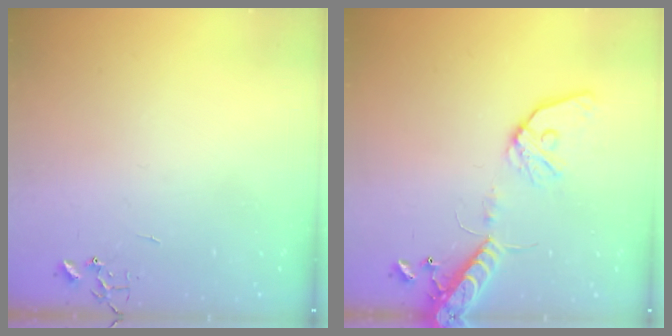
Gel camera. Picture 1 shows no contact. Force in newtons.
{"total": 14.1, "press": 13.8, "slide": 3.0}